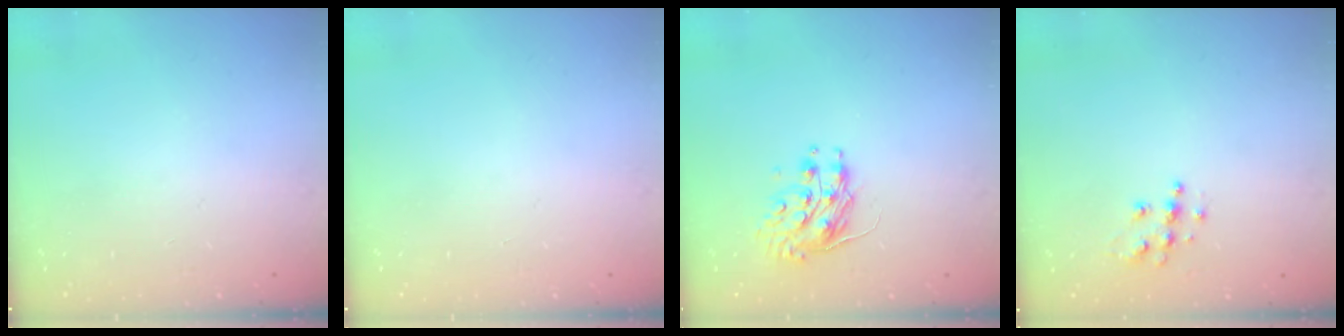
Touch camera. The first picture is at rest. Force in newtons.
{"total": 0.0}
{"total": 9.0, "press": 9.0, "slide": 0.6}
{"total": 7.7, "press": 7.7, "slide": 0.3}